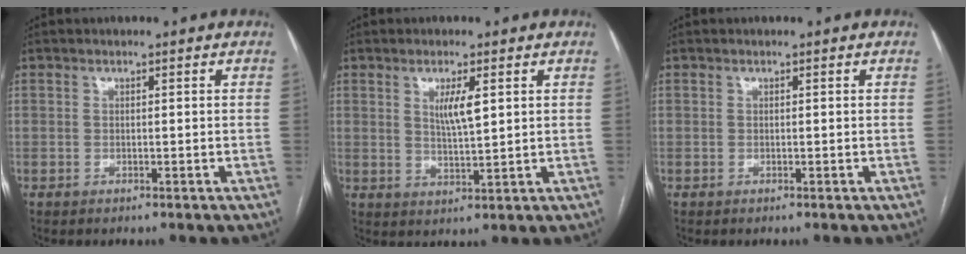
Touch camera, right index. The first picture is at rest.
{"total": 4.4, "force": [1.6, 0.7, 4.0], "torque": [-0.075, -0.005, 0.030]}
{"total": 0.0}